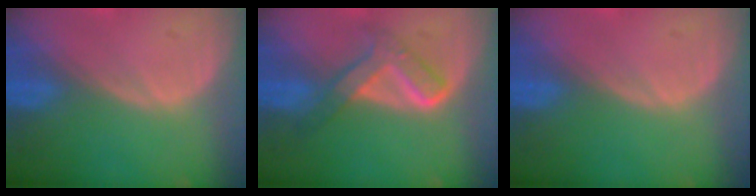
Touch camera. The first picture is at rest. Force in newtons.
{"total": 5.4, "press": 5.4, "slide": 0.1}
{"total": 0.0}